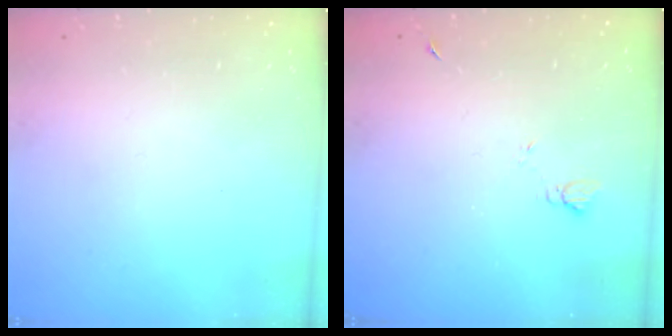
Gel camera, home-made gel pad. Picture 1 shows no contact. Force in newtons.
{"total": 3.2, "press": 3.1, "slide": 0.5}